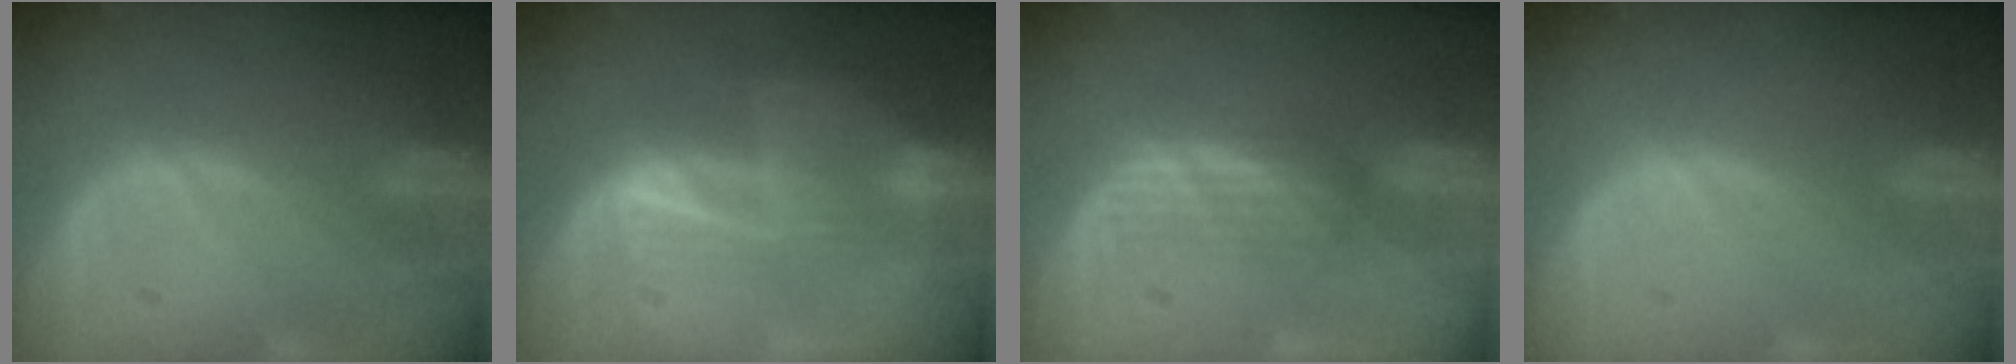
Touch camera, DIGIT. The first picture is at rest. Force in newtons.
{"total": 6.7, "press": 5.5, "slide": 3.7}
{"total": 2.9, "press": 2.6, "slide": 1.2}
{"total": 0.0}